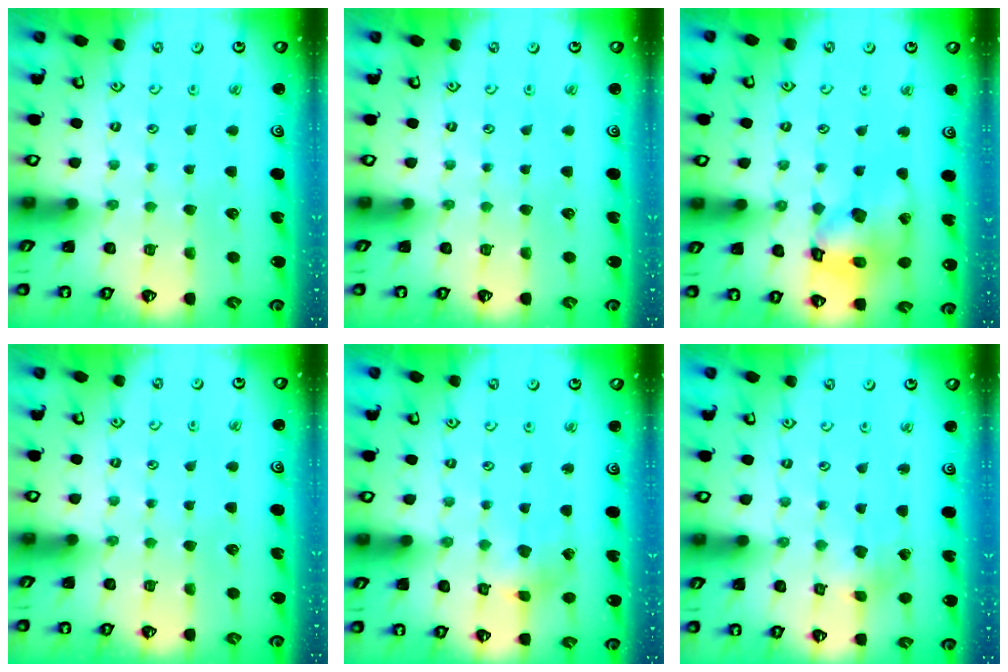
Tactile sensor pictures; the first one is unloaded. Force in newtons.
{"total": 0.0}
{"total": 14.6, "press": 14.4, "slide": 2.3}
{"total": 0.0}
{"total": 2.5, "press": 2.5, "slide": 0.3}
{"total": 2.0, "press": 2.0, "slide": 0.1}